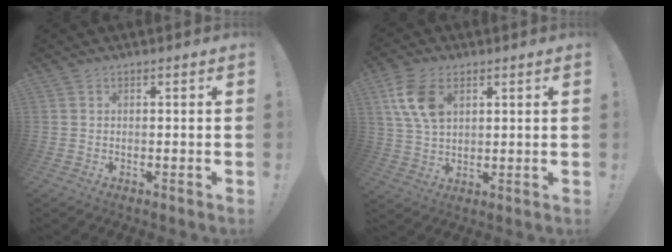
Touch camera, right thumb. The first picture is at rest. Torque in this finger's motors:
{"motor_torque": [0.08, 0.20, 1.01, 0.32, 0.11]}